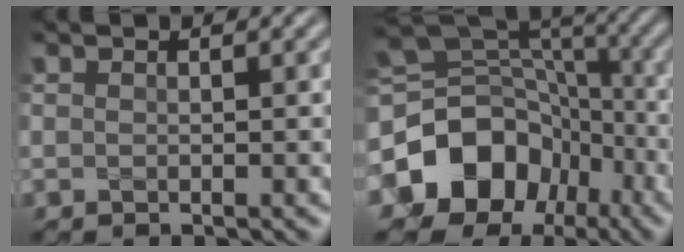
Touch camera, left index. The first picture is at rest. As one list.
[{"total": 13.7, "force": [-5.2, 11.1, 6.1], "torque": [-0.125, -0.007, -0.095]}]